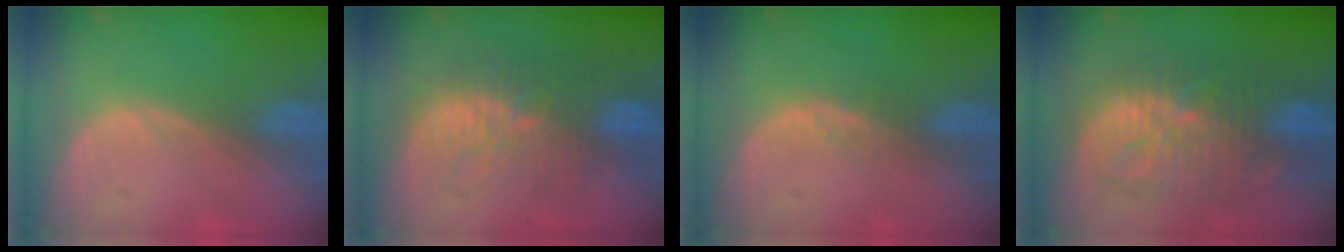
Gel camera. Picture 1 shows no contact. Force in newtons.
{"total": 10.0, "press": 9.5, "slide": 3.0}
{"total": 1.7, "press": 1.7, "slide": 0.1}
{"total": 11.1, "press": 11.1, "slide": 0.7}